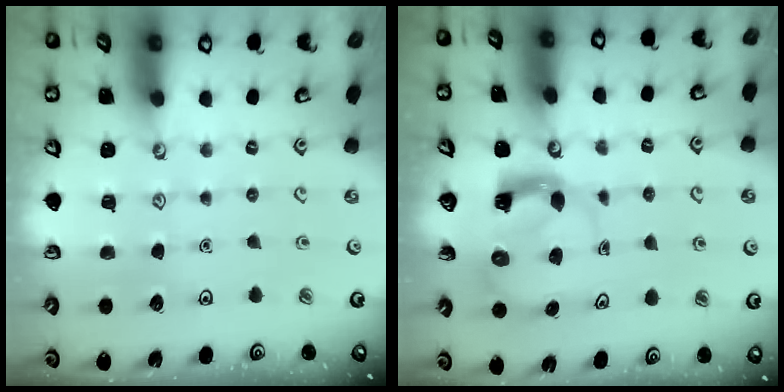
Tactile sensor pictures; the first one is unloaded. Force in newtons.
{"total": 3.9, "press": 3.8, "slide": 0.6}